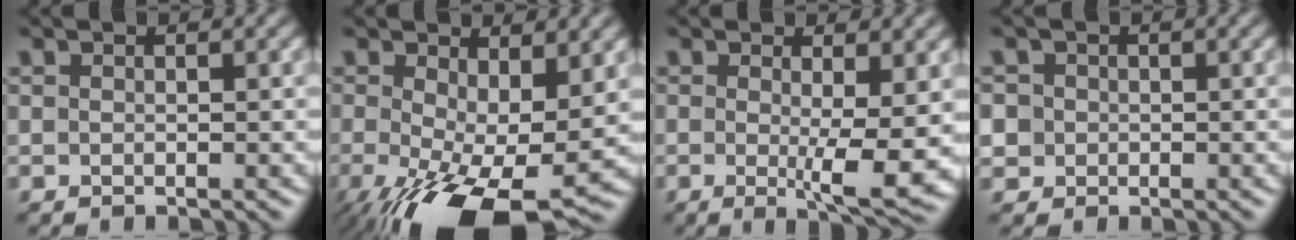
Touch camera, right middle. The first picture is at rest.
{"total": 13.4, "force": [-3.8, 5.8, 11.5], "torque": [-0.210, -0.043, -0.047]}
{"total": 5.5, "force": [-0.3, 1.0, 5.4], "torque": [-0.085, -0.017, -0.002]}
{"total": 2.9, "force": [0.1, 2.8, 0.9], "torque": [-0.008, 0.017, -0.012]}